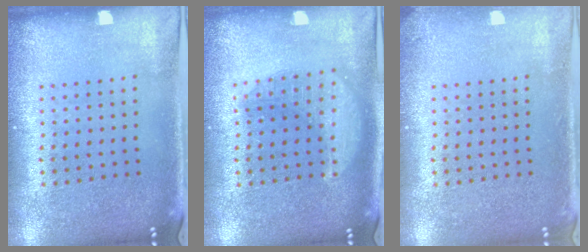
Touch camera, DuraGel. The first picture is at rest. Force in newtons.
{"total": 2.8, "press": 2.8, "slide": 0.3}
{"total": 0.9, "press": 0.9, "slide": 0.2}